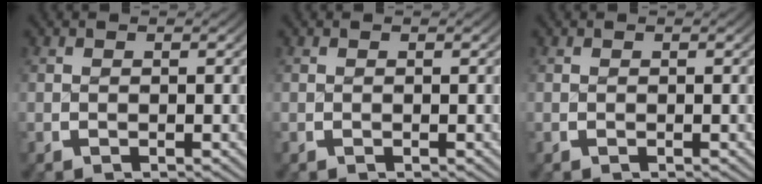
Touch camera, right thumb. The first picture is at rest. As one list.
[{"total": 0.0}, {"total": 0.0}]